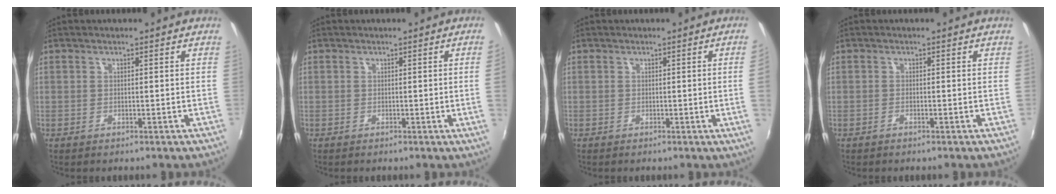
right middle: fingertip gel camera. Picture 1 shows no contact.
{"total": 2.3, "force": [0.1, -1.4, 1.8], "torque": [-0.019, -0.015, 0.004]}
{"total": 2.6, "force": [0.0, -1.5, 2.0], "torque": [-0.023, -0.014, 0.005]}
{"total": 0.7, "force": [-0.6, 0.1, 0.3], "torque": [-0.006, -0.001, -0.014]}